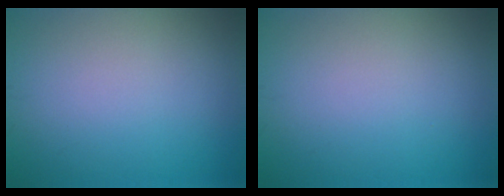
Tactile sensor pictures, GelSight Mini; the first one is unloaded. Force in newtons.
{"total": 0.0}